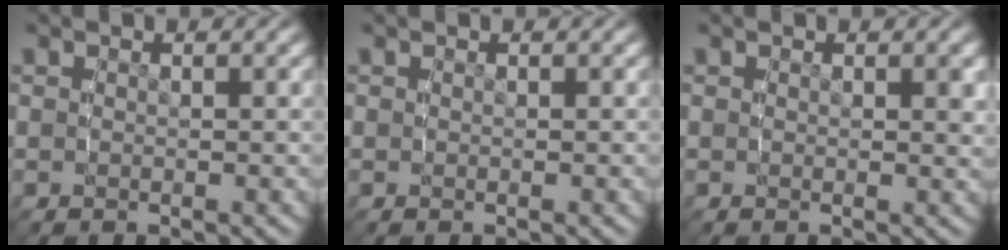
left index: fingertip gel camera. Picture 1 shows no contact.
{"total": 0.0}
{"total": 0.7, "force": [0.3, 0.0, 0.6], "torque": [-0.003, -0.006, 0.003]}